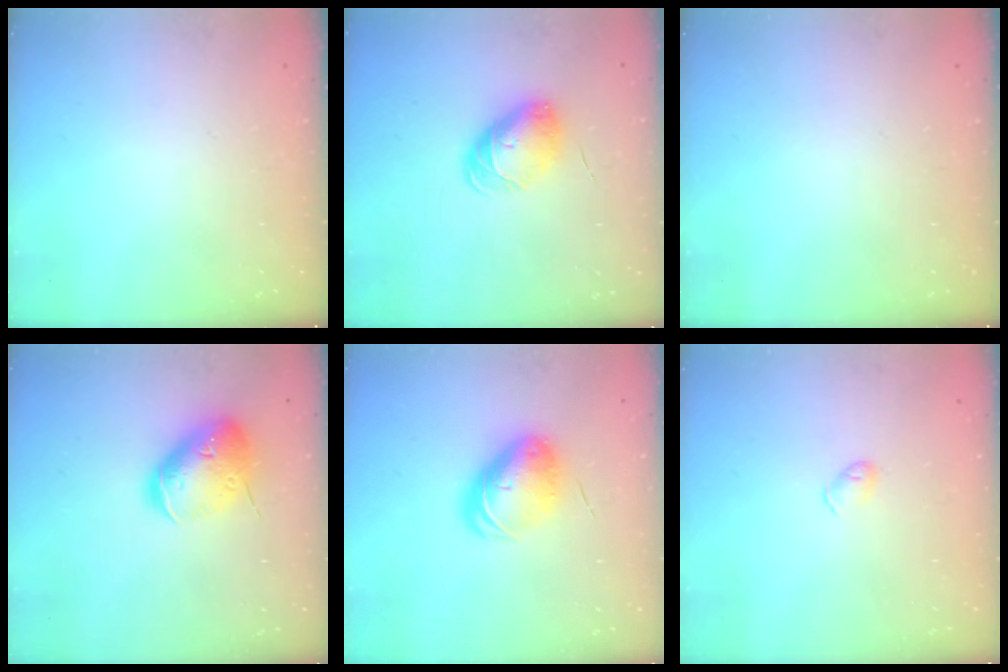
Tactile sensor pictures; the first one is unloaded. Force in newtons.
{"total": 7.2, "press": 7.2, "slide": 0.1}
{"total": 0.0}
{"total": 17.2, "press": 17.1, "slide": 2.4}
{"total": 10.7, "press": 10.4, "slide": 2.5}
{"total": 3.5, "press": 3.4, "slide": 0.6}